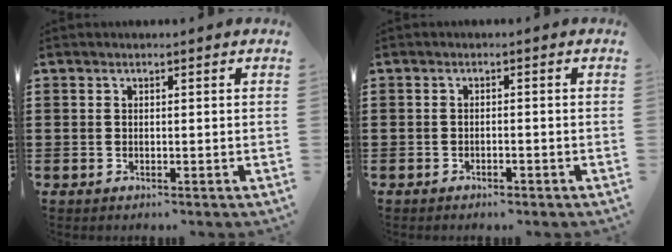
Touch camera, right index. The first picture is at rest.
{"total": 1.1, "force": [-1.0, 0.2, 0.3], "torque": [-0.010, -0.003, -0.020]}